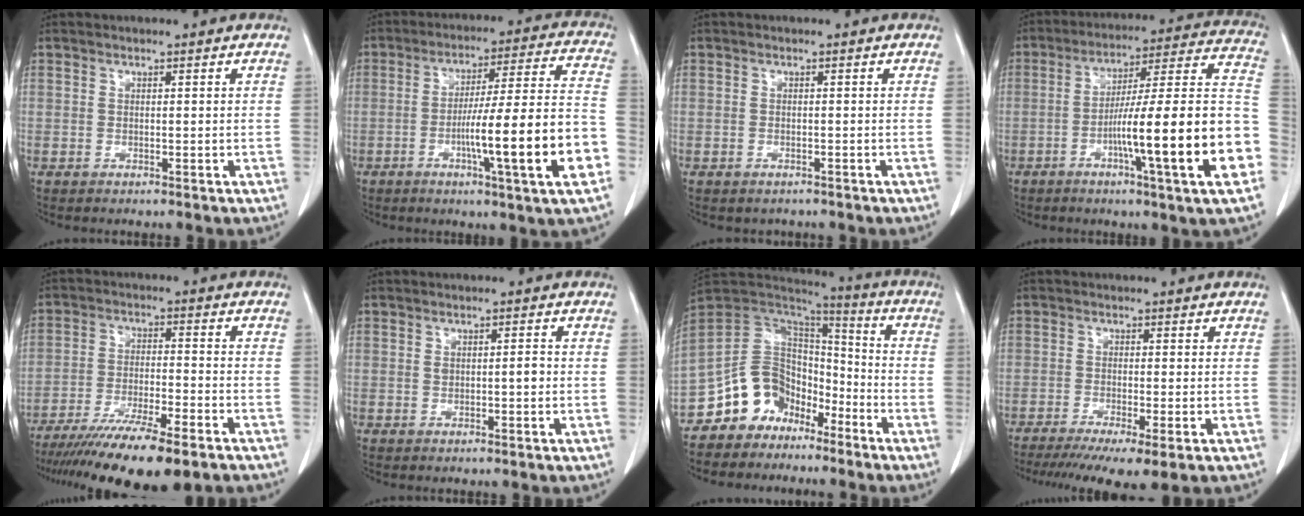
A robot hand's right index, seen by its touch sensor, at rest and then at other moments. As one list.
[{"total": 17.7, "force": [-5.4, -0.1, 16.8], "torque": [-0.237, 0.008, -0.081]}, {"total": 1.3, "force": [-1.0, 0.7, 0.1], "torque": [-0.008, 0.000, -0.012]}, {"total": 22.0, "force": [-6.6, 0.0, 21.0], "torque": [-0.260, 0.009, -0.104]}, {"total": 16.7, "force": [-12.9, 1.8, 10.5], "torque": [-0.170, -0.036, -0.209]}, {"total": 2.0, "force": [0.0, 0.7, 1.9], "torque": [-0.034, 0.006, 0.003]}, {"total": 11.3, "force": [-7.6, 8.1, 2.2], "torque": [-0.041, 0.078, -0.136]}, {"total": 9.8, "force": [-6.7, 1.2, 7.0], "torque": [-0.107, -0.018, -0.108]}]